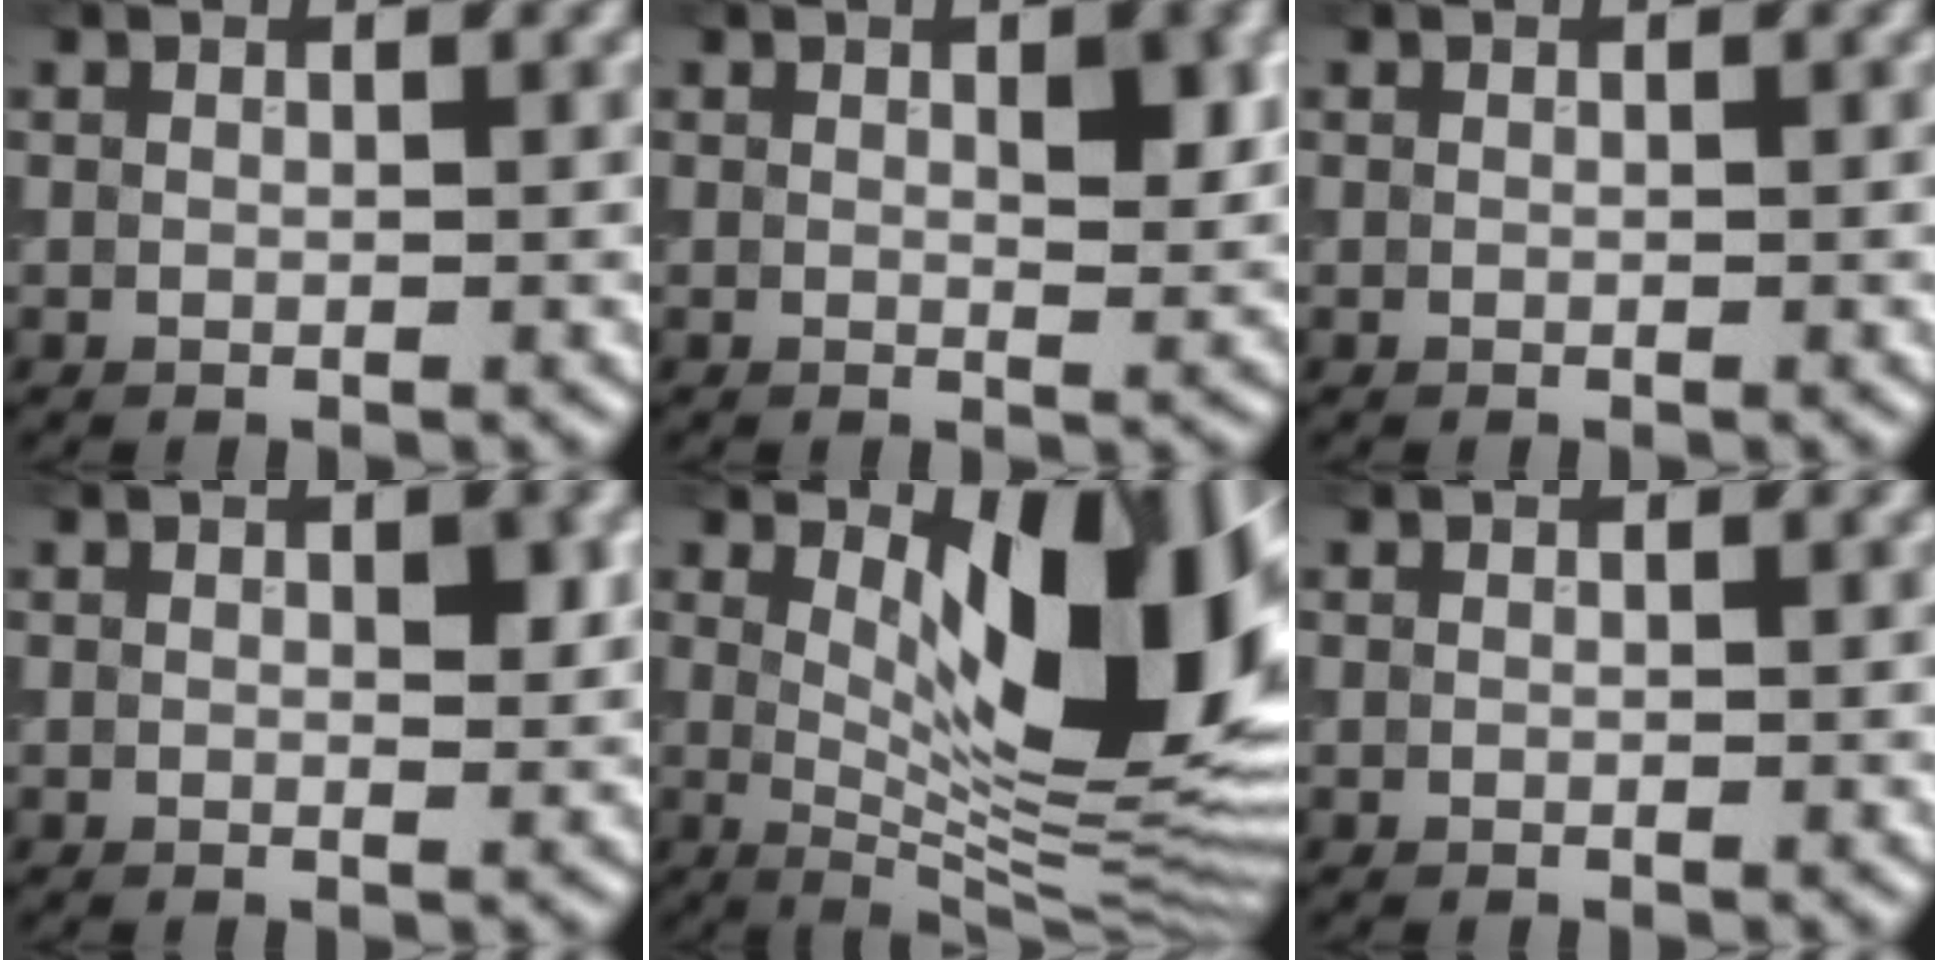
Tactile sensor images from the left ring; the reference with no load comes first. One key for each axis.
{"total": 3.1, "fx": 0.9, "fy": 1.1, "fz": 2.8, "tx": -0.036, "ty": -0.003, "tz": 0.016}
{"total": 0.0}
{"total": 1.8, "fx": 0.5, "fy": 0.7, "fz": 1.6, "tx": -0.018, "ty": -0.003, "tz": 0.010}
{"total": 14.1, "fx": 3.5, "fy": 5.2, "fz": 12.6, "tx": -0.151, "ty": -0.004, "tz": 0.053}
{"total": 0.0}